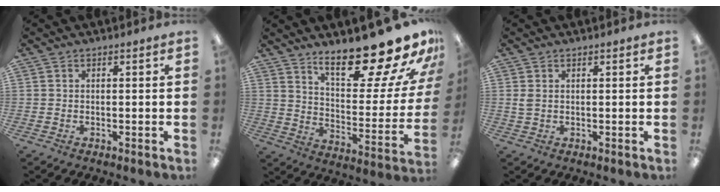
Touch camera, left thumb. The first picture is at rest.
{"total": 23.3, "force": [18.4, 6.1, 13.0], "torque": [-0.175, -0.139, 0.298]}
{"total": 1.7, "force": [0.6, 1.1, 1.2], "torque": [-0.027, 0.004, 0.011]}